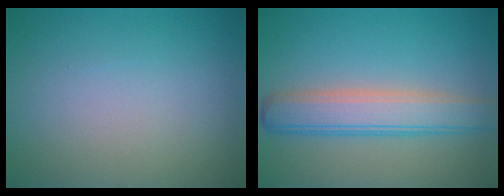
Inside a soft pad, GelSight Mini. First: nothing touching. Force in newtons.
{"total": 5.0, "press": 5.0, "slide": 0.1}